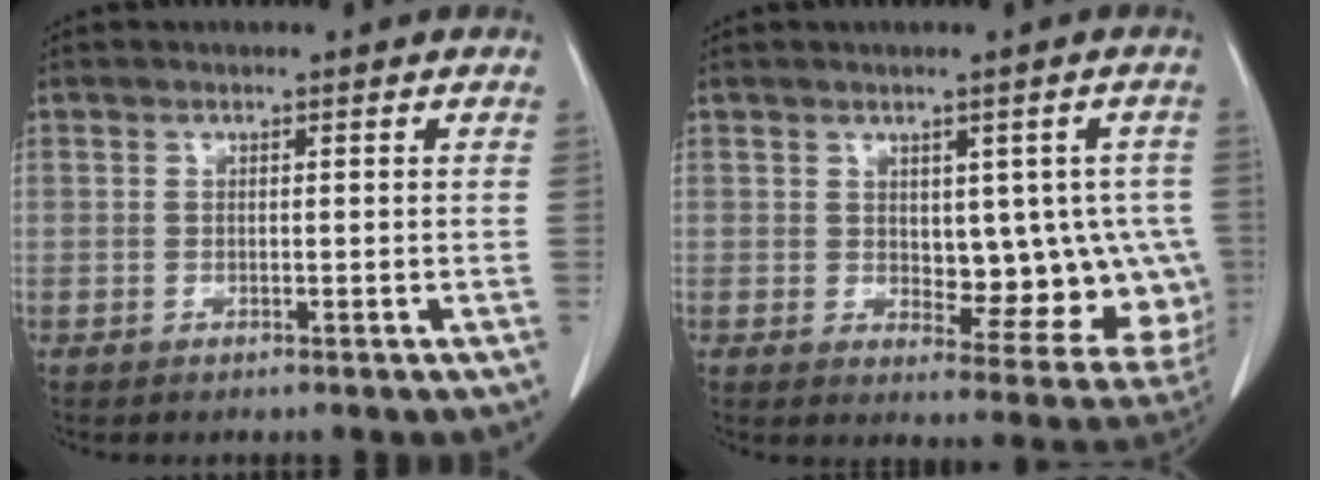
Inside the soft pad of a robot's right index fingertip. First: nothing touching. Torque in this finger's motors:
{"motor_torque": [0.29, 0.11, 0.14, 0.00]}